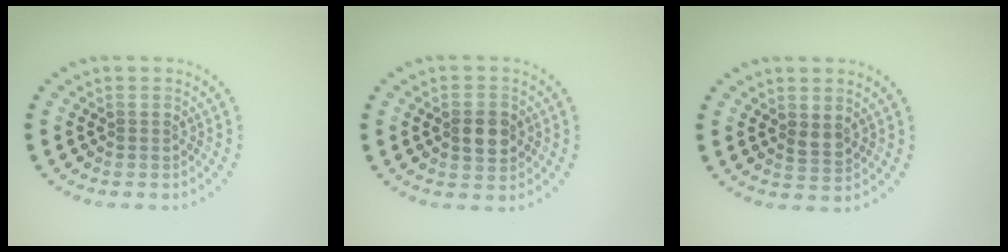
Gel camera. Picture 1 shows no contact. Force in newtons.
{"total": 3.2, "press": 3.2, "slide": 0.2}
{"total": 1.4, "press": 1.3, "slide": 0.5}